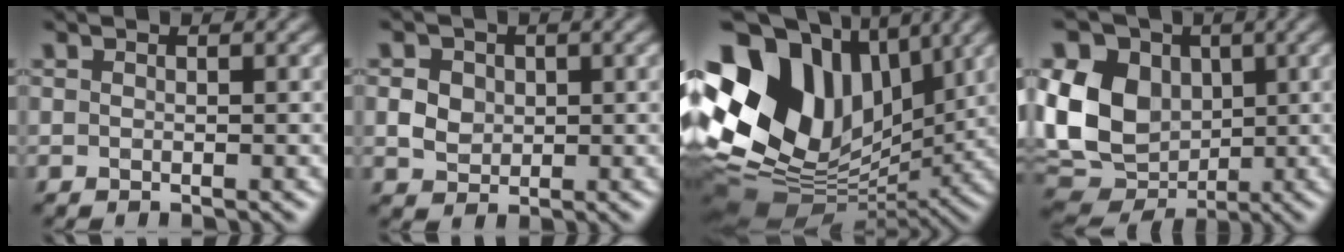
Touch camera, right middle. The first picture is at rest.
{"total": 2.3, "force": [0.6, 2.0, 0.9], "torque": [-0.025, 0.004, 0.007]}
{"total": 17.0, "force": [3.5, 12.6, 10.9], "torque": [-0.226, 0.009, 0.081]}
{"total": 12.3, "force": [1.4, 9.7, 7.4], "torque": [-0.171, 0.008, 0.019]}